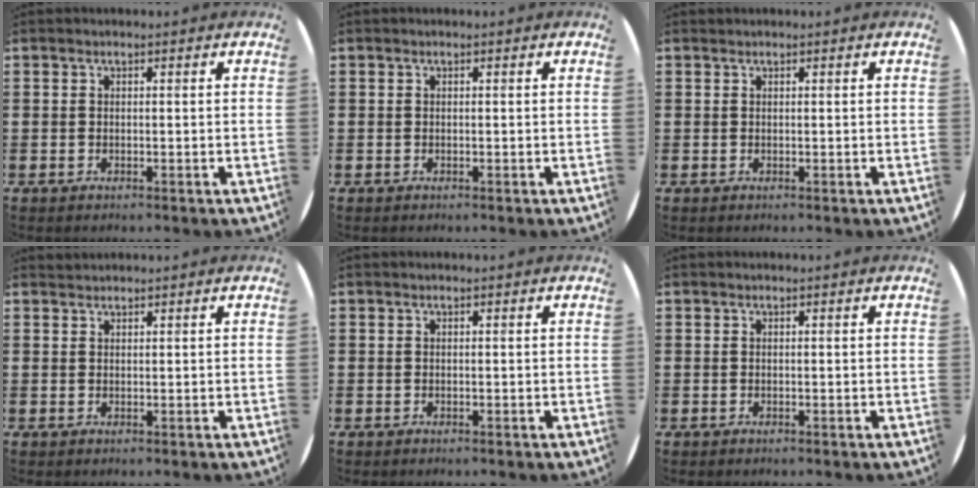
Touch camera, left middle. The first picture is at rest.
{"total": 0.0}
{"total": 0.0}
{"total": 0.6, "force": [0.6, 0.0, -0.2], "torque": [0.002, 0.003, 0.013]}
{"total": 0.0}
{"total": 0.0}